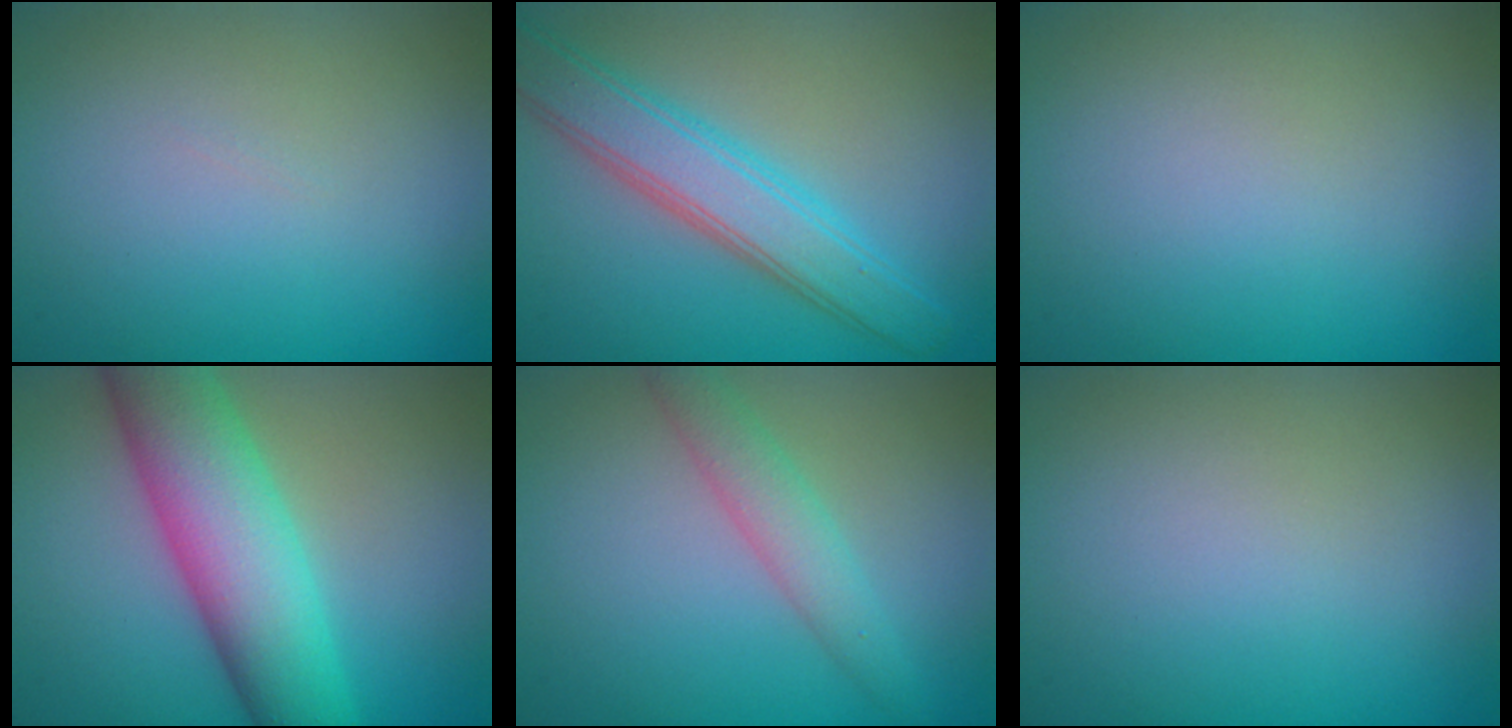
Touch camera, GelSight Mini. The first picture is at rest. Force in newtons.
{"total": 5.4, "press": 5.4, "slide": 0.1}
{"total": 0.0}
{"total": 9.3, "press": 9.3, "slide": 0.3}
{"total": 2.9, "press": 2.9, "slide": 0.1}
{"total": 0.0}